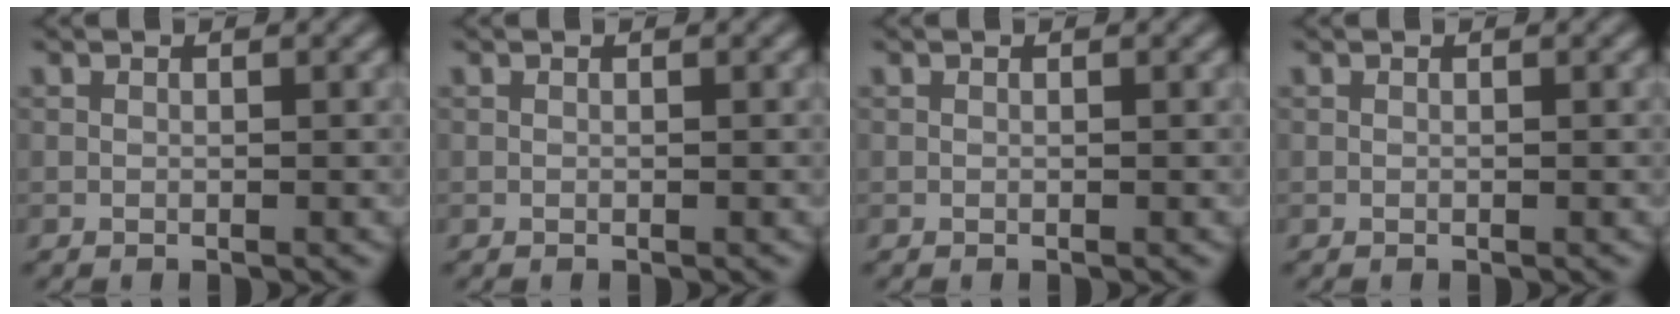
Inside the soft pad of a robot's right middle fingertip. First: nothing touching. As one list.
[{"total": 0.0}, {"total": 0.0}, {"total": 0.0}]